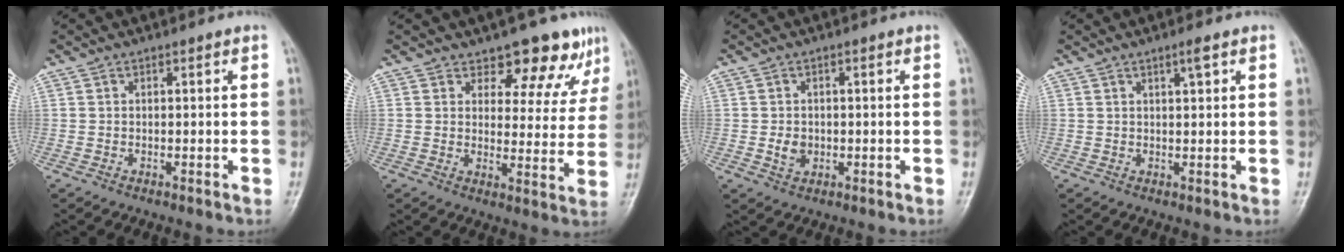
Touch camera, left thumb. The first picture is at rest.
{"total": 10.1, "force": [8.1, 4.8, 3.4], "torque": [0.002, -0.054, 0.091]}
{"total": 2.8, "force": [-0.4, 2.3, 1.6], "torque": [-0.021, 0.000, -0.004]}
{"total": 2.0, "force": [1.1, 0.3, 1.6], "torque": [-0.026, -0.005, 0.020]}